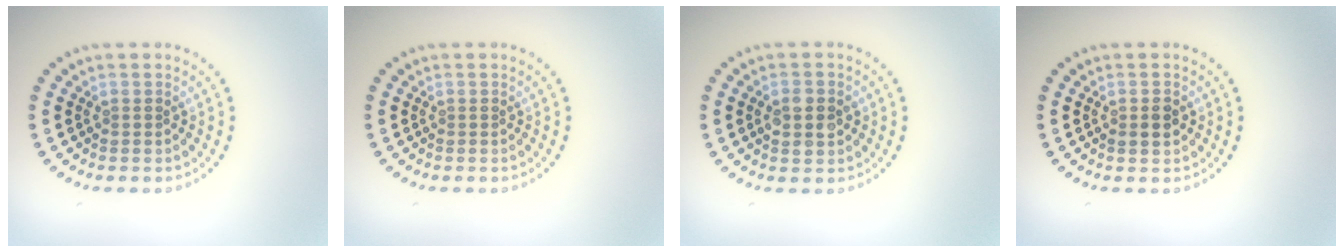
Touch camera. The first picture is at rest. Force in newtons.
{"total": 0.0}
{"total": 2.9, "press": 2.9, "slide": 0.2}
{"total": 1.2, "press": 1.2, "slide": 0.1}